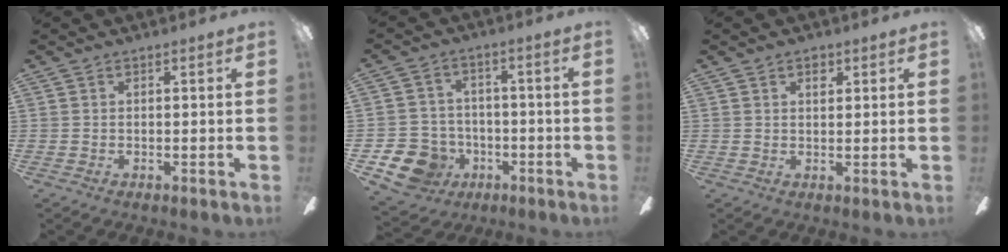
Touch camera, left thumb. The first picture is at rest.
{"total": 10.3, "force": [-5.0, 8.3, 3.6], "torque": [-0.106, 0.036, -0.086]}
{"total": 2.2, "force": [1.6, 1.0, 1.1], "torque": [-0.008, -0.004, 0.025]}